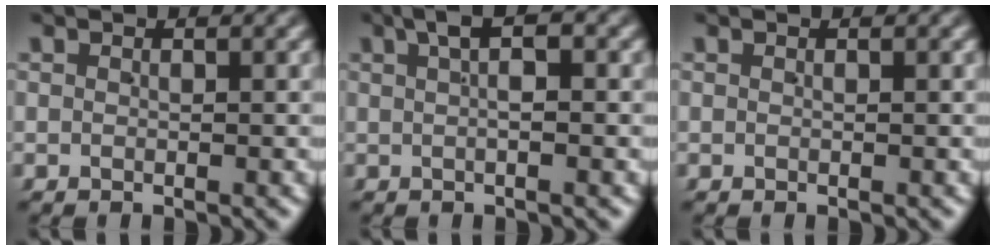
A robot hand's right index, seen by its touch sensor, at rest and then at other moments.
{"total": 4.1, "force": [1.8, 1.1, 3.5], "torque": [-0.038, 0.020, 0.019]}
{"total": 0.0}